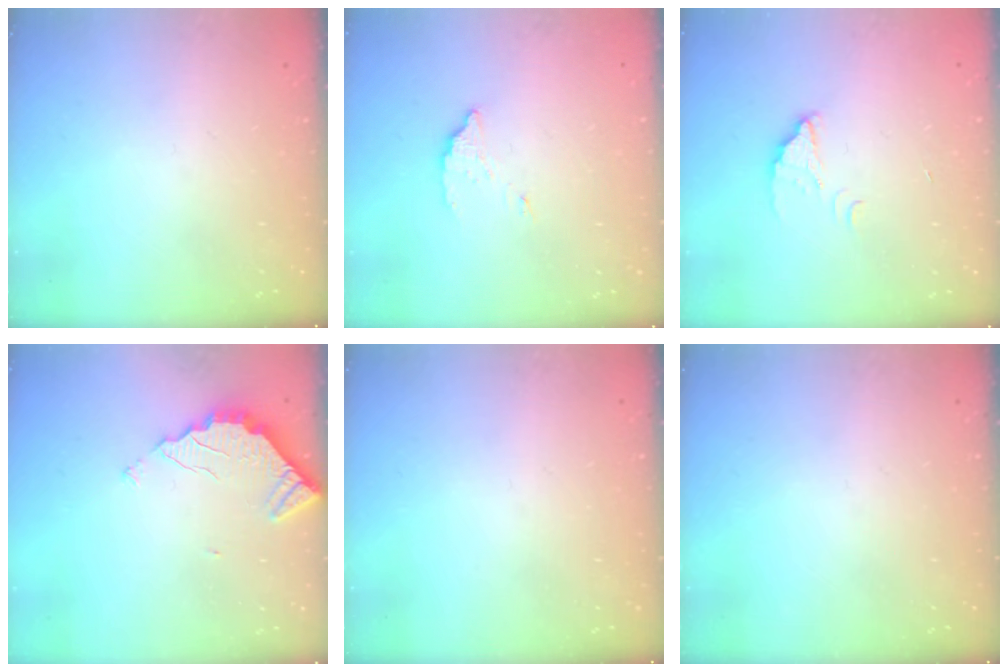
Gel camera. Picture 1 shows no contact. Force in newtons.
{"total": 2.8, "press": 2.8, "slide": 0.2}
{"total": 2.7, "press": 2.7, "slide": 0.1}
{"total": 3.3, "press": 3.3, "slide": 0.3}
{"total": 0.0}
{"total": 0.0}